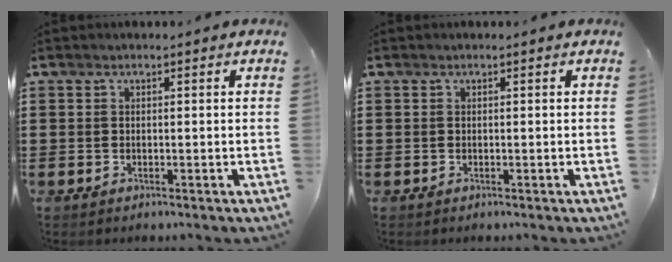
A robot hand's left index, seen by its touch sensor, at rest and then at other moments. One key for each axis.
{"total": 0.0}